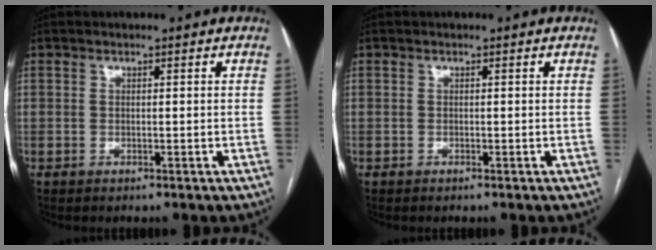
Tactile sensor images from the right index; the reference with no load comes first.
{"total": 0.0}